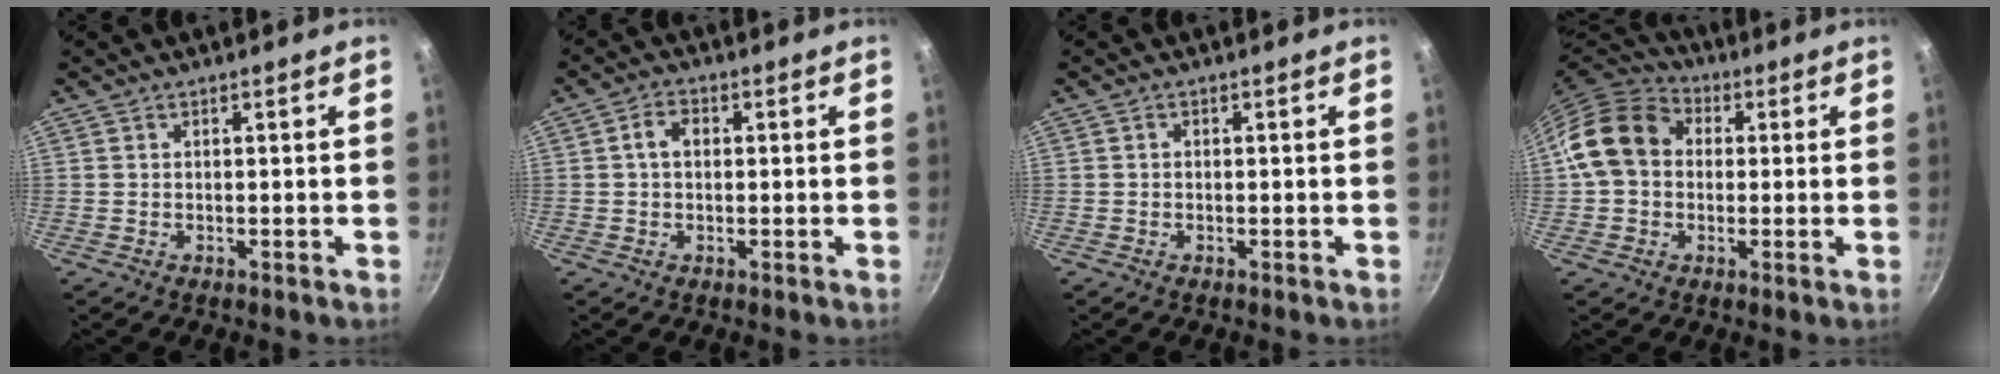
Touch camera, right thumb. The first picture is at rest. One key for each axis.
{"total": 3.6, "fx": 0.4, "fy": 2.6, "fz": 2.5, "tx": -0.034, "ty": 0.011, "tz": 0.001}
{"total": 0.5, "fx": -0.1, "fy": 0.5, "fz": 0.2, "tx": -0.004, "ty": 0.003, "tz": -0.002}
{"total": 12.5, "fx": 1.2, "fy": 10.0, "fz": 7.4, "tx": -0.103, "ty": 0.029, "tz": 0.003}